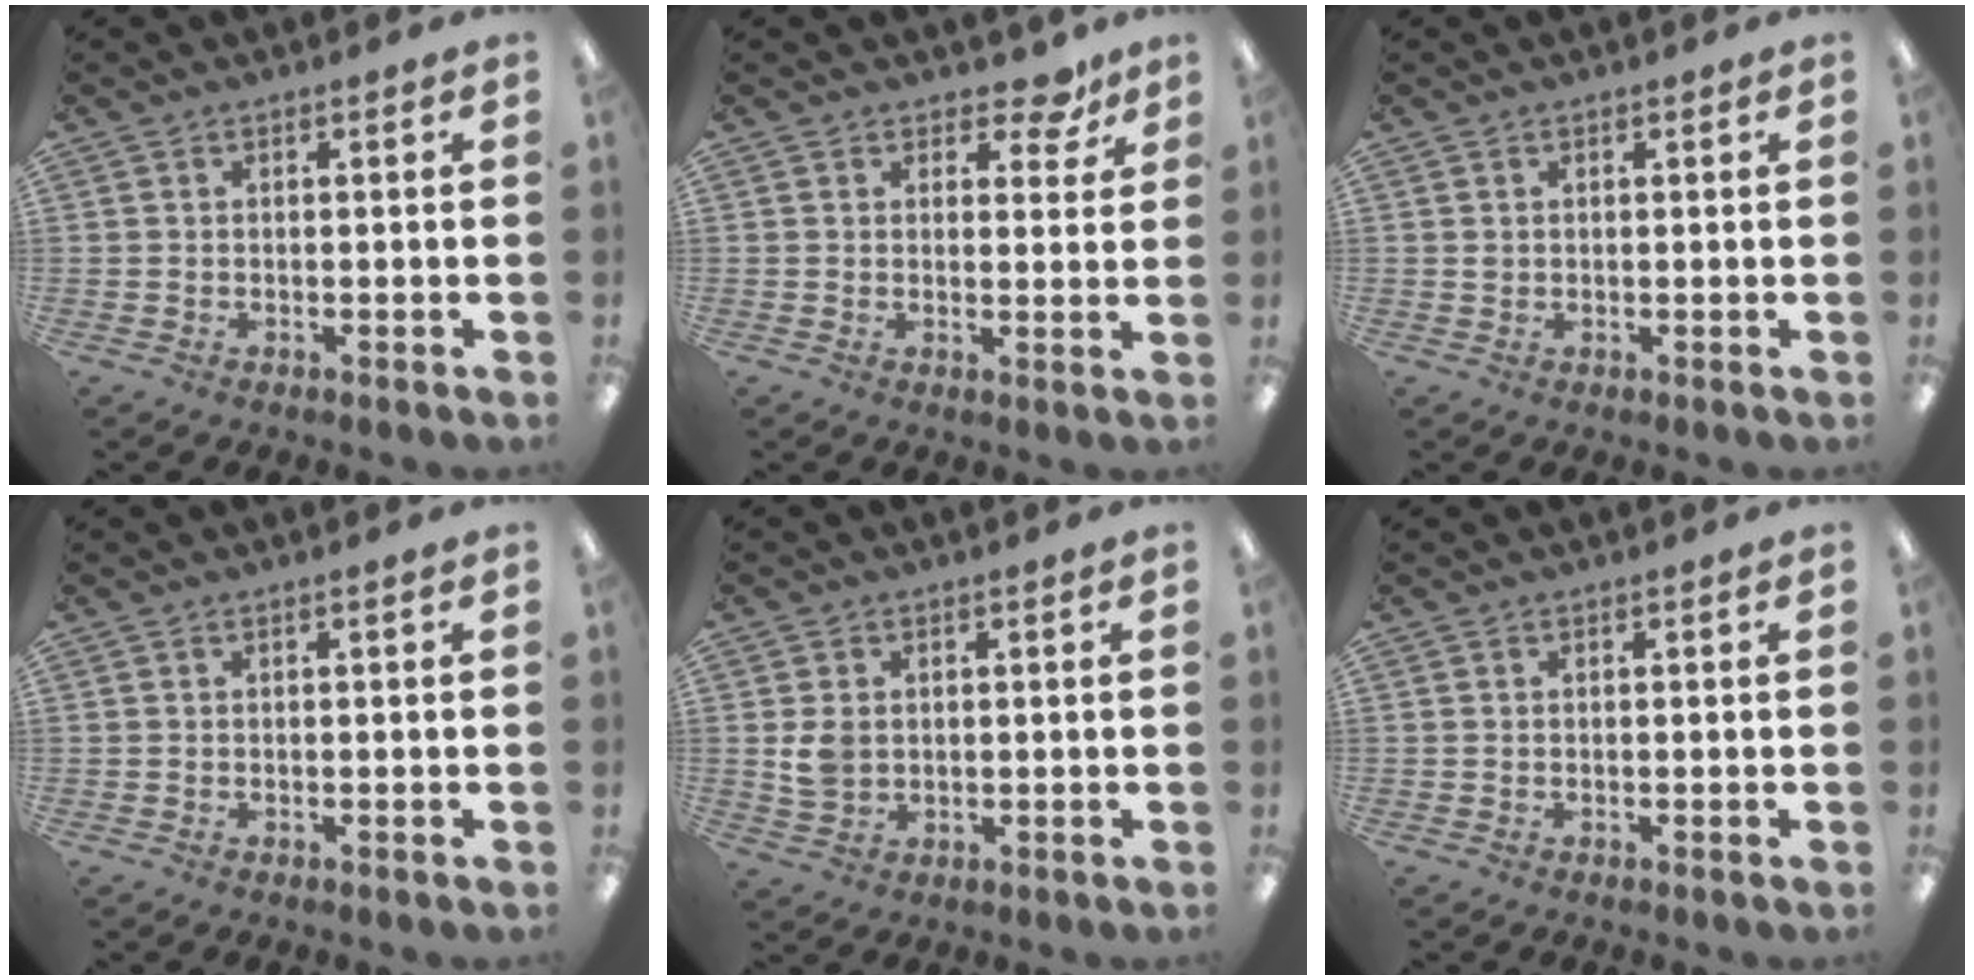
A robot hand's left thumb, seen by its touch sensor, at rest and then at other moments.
{"total": 5.6, "force": [4.2, 2.9, 2.3], "torque": [-0.016, -0.026, 0.070]}
{"total": 0.9, "force": [0.4, 0.8, 0.1], "torque": [-0.003, 0.004, 0.007]}
{"total": 0.0}
{"total": 5.0, "force": [0.7, 4.0, 2.8], "torque": [-0.053, 0.002, 0.014]}
{"total": 0.0}